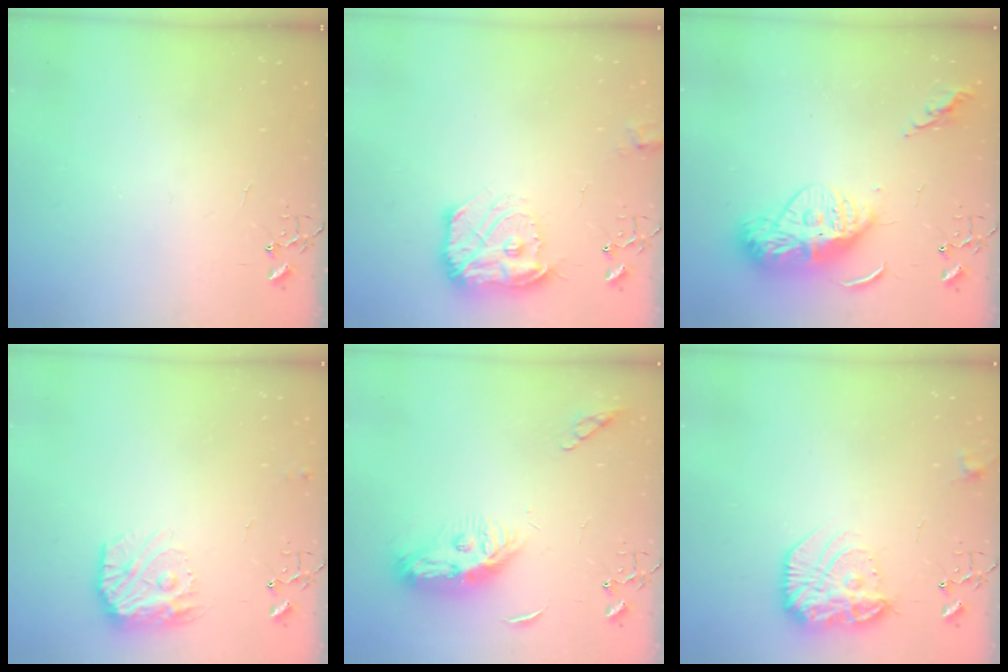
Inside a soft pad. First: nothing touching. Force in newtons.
{"total": 15.7, "press": 15.6, "slide": 1.4}
{"total": 16.3, "press": 16.3, "slide": 1.3}
{"total": 13.2, "press": 13.2, "slide": 0.9}
{"total": 11.4, "press": 11.4, "slide": 0.5}
{"total": 17.2, "press": 17.1, "slide": 1.2}